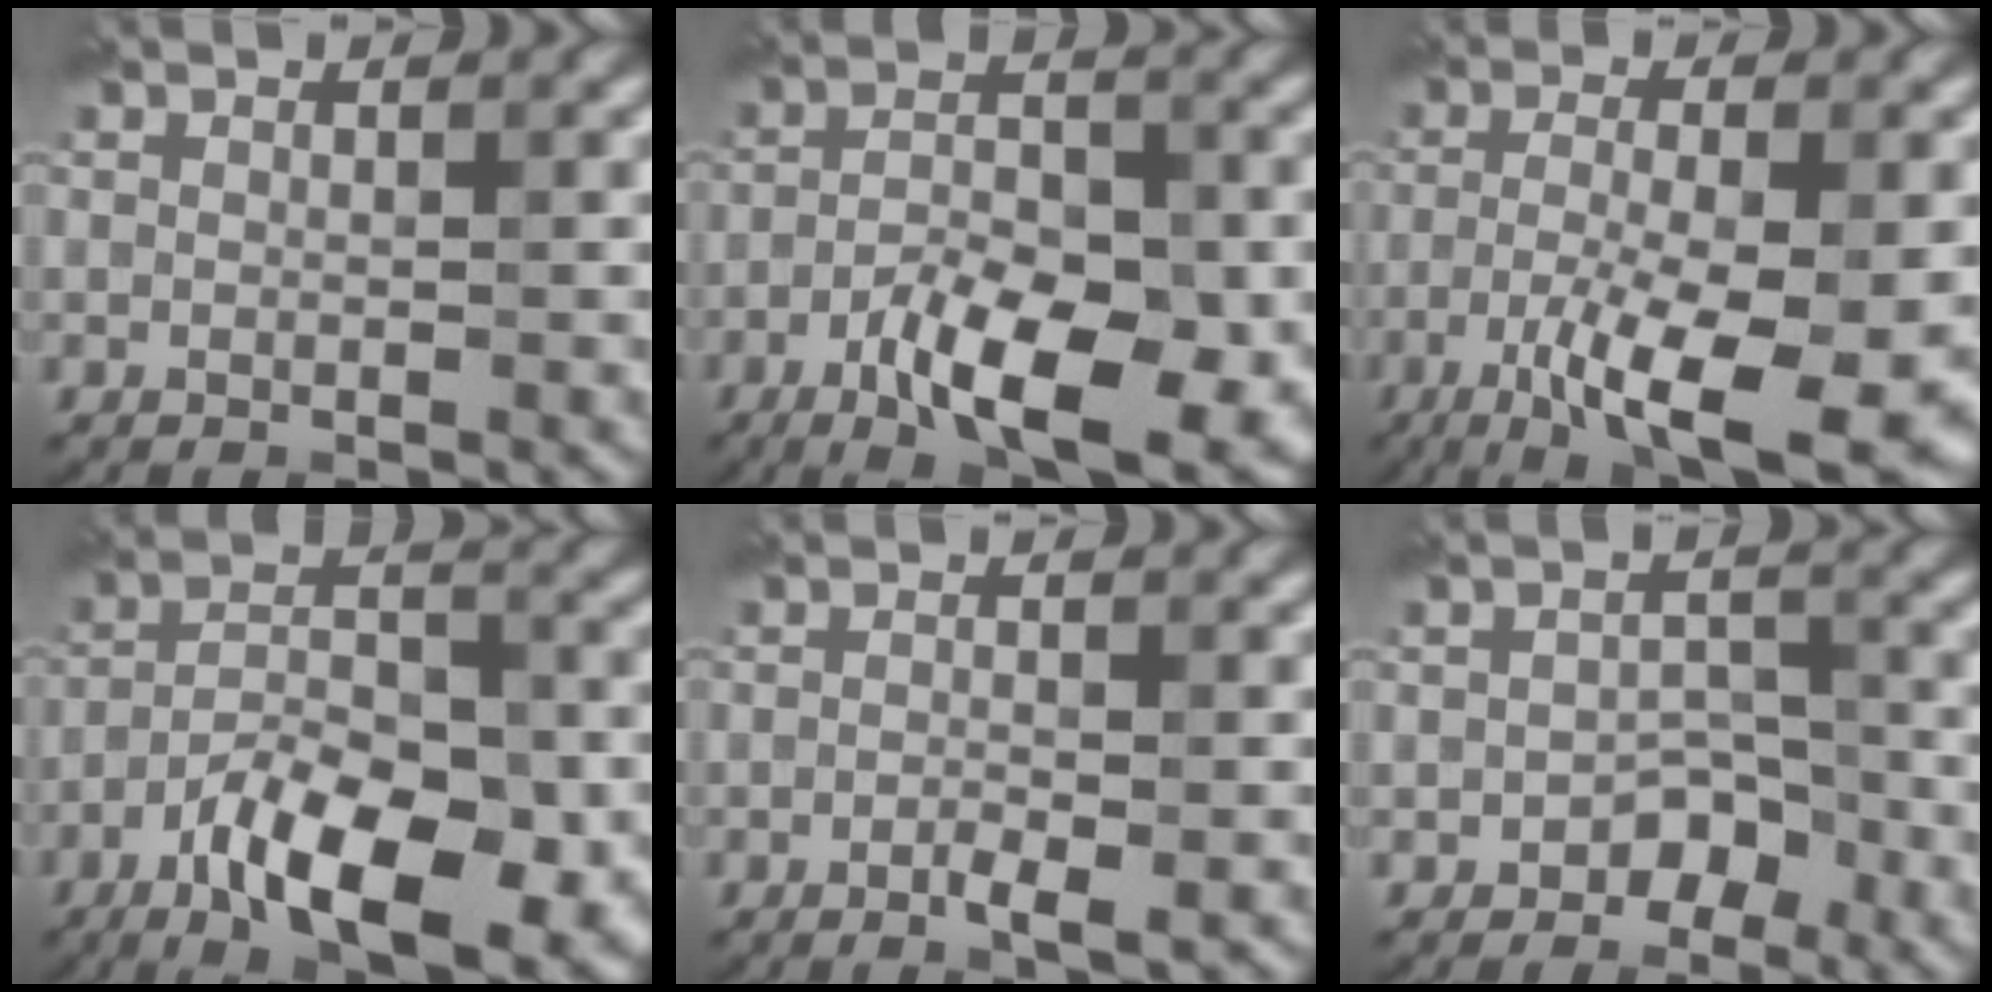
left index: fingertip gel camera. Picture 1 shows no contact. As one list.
[{"total": 8.8, "force": [-4.2, 3.3, 7.0], "torque": [-0.112, 0.002, -0.070]}, {"total": 10.1, "force": [-3.9, 2.6, 9.0], "torque": [-0.155, -0.017, -0.063]}, {"total": 10.5, "force": [-5.7, 3.9, 7.9], "torque": [-0.127, 0.004, -0.102]}, {"total": 1.8, "force": [-0.8, 0.4, 1.6], "torque": [-0.028, -0.003, -0.015]}, {"total": 2.5, "force": [-1.6, 1.6, 1.1], "torque": [-0.010, 0.009, -0.027]}]